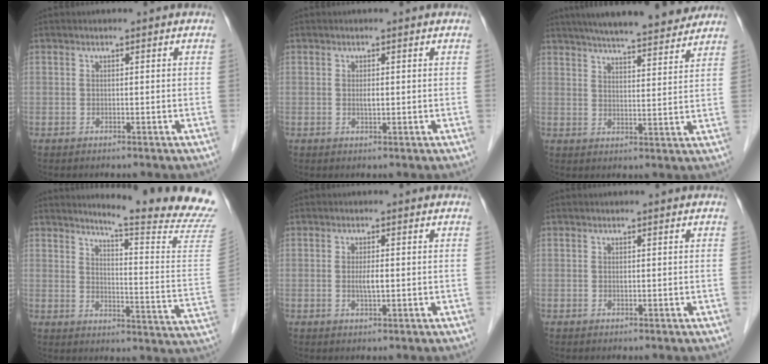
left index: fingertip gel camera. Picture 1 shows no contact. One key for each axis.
{"total": 1.2, "fx": 0.1, "fy": 0.5, "fz": 1.1, "tx": -0.016, "ty": -0.002, "tz": 0.002}
{"total": 19.2, "fx": 16.8, "fy": 2.8, "fz": 8.8, "tx": -0.133, "ty": 0.024, "tz": 0.234}
{"total": 19.2, "fx": 17.8, "fy": -1.9, "fz": 6.8, "tx": -0.098, "ty": -0.135, "tz": 0.207}
{"total": 2.1, "fx": 0.0, "fy": 0.6, "fz": 2.1, "tx": -0.036, "ty": -0.003, "tz": 0.002}
{"total": 0.6, "fx": 0.3, "fy": 0.3, "fz": 0.4, "tx": -0.005, "ty": 0.000, "tz": 0.005}